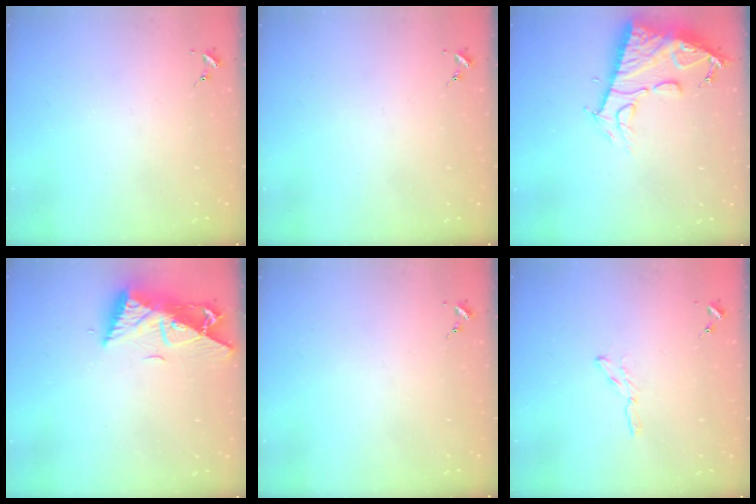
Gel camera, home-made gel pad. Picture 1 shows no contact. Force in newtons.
{"total": 0.0}
{"total": 13.8, "press": 13.7, "slide": 1.3}
{"total": 10.2, "press": 10.1, "slide": 1.1}
{"total": 0.0}
{"total": 2.4, "press": 2.4, "slide": 0.2}